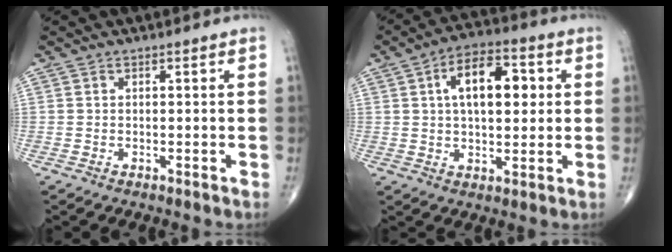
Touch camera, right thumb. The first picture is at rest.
{"total": 12.3, "force": [2.8, 6.3, 10.1], "torque": [-0.141, 0.010, 0.040]}